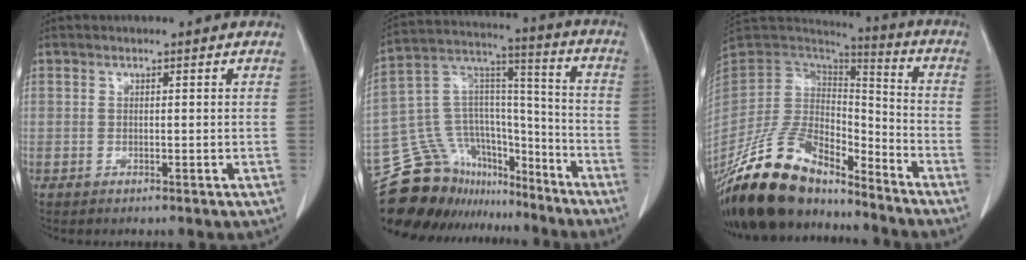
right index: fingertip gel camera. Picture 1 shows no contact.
{"total": 21.1, "force": [-17.8, 9.6, 6.0], "torque": [-0.125, 0.057, -0.294]}
{"total": 20.1, "force": [-16.5, 7.0, 9.2], "torque": [-0.188, 0.015, -0.304]}